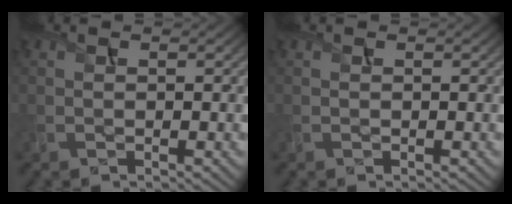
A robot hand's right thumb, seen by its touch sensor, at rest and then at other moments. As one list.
[{"total": 0.0}]